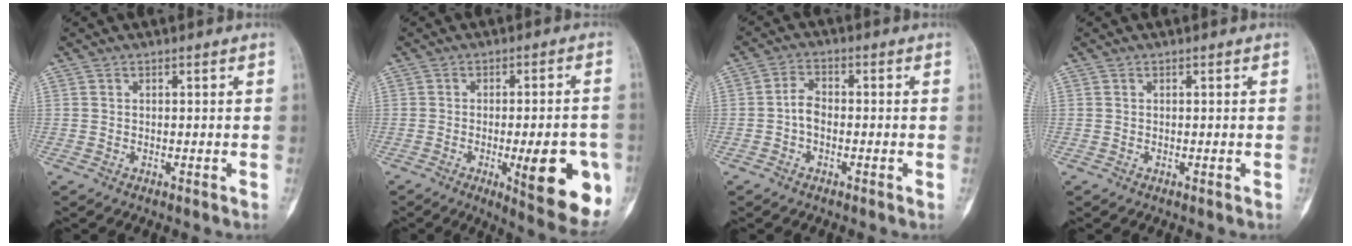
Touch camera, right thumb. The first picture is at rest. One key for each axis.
{"total": 15.6, "fx": -4.6, "fy": 4.4, "fz": 14.2, "tx": -0.149, "ty": 0.001, "tz": -0.046}
{"total": 3.5, "fx": -0.9, "fy": 2.3, "fz": 2.5, "tx": -0.041, "ty": 0.014, "tz": -0.023}
{"total": 0.0}